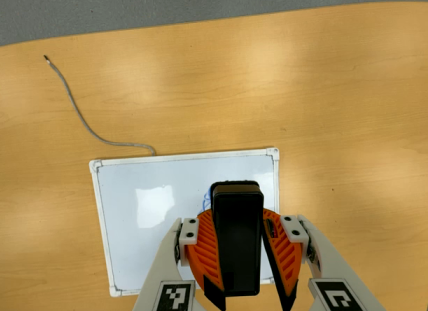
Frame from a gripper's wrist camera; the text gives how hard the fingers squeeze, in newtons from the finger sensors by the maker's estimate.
{"total": 11.5, "left": 10.6, "right": 12.3}